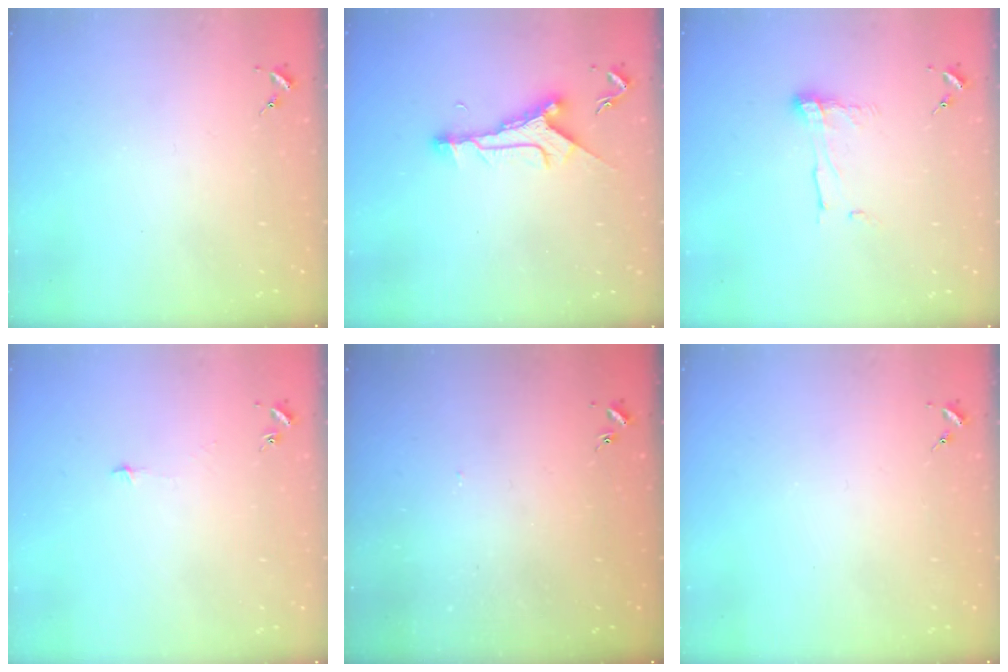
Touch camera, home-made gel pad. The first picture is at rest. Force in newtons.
{"total": 9.9, "press": 9.9, "slide": 0.5}
{"total": 8.4, "press": 8.4, "slide": 0.7}
{"total": 2.9, "press": 2.9, "slide": 0.3}
{"total": 1.2, "press": 1.1, "slide": 0.1}
{"total": 0.0}